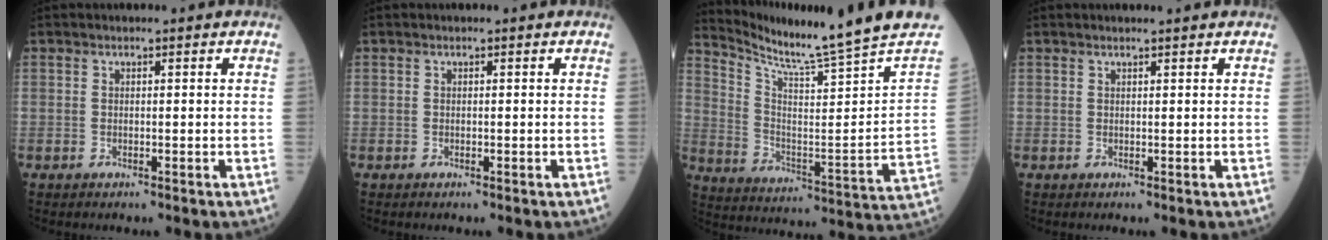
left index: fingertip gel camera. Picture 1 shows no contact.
{"total": 0.0}
{"total": 17.8, "force": [15.7, -3.3, 7.8], "torque": [-0.146, -0.098, 0.232]}
{"total": 1.5, "force": [1.4, -0.3, 0.5], "torque": [-0.012, 0.003, 0.021]}